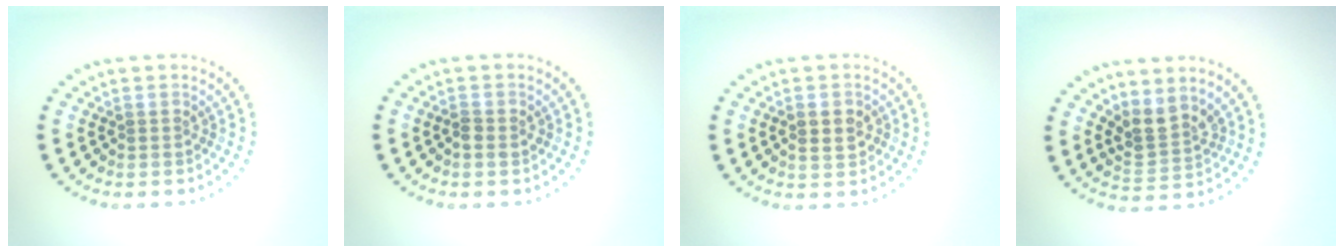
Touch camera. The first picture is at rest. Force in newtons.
{"total": 1.2, "press": 1.1, "slide": 0.1}
{"total": 1.9, "press": 1.9, "slide": 0.1}
{"total": 2.8, "press": 2.1, "slide": 1.8}